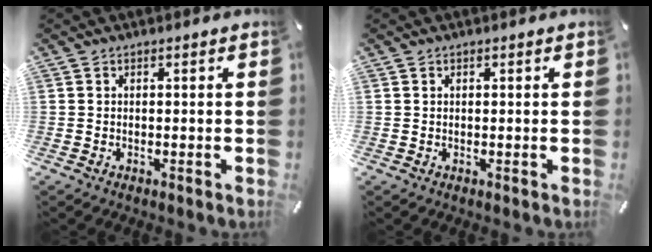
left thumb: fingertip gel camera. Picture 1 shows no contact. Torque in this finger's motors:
{"motor_torque": [0.38, -0.06, 0.08, -0.25, -0.05]}